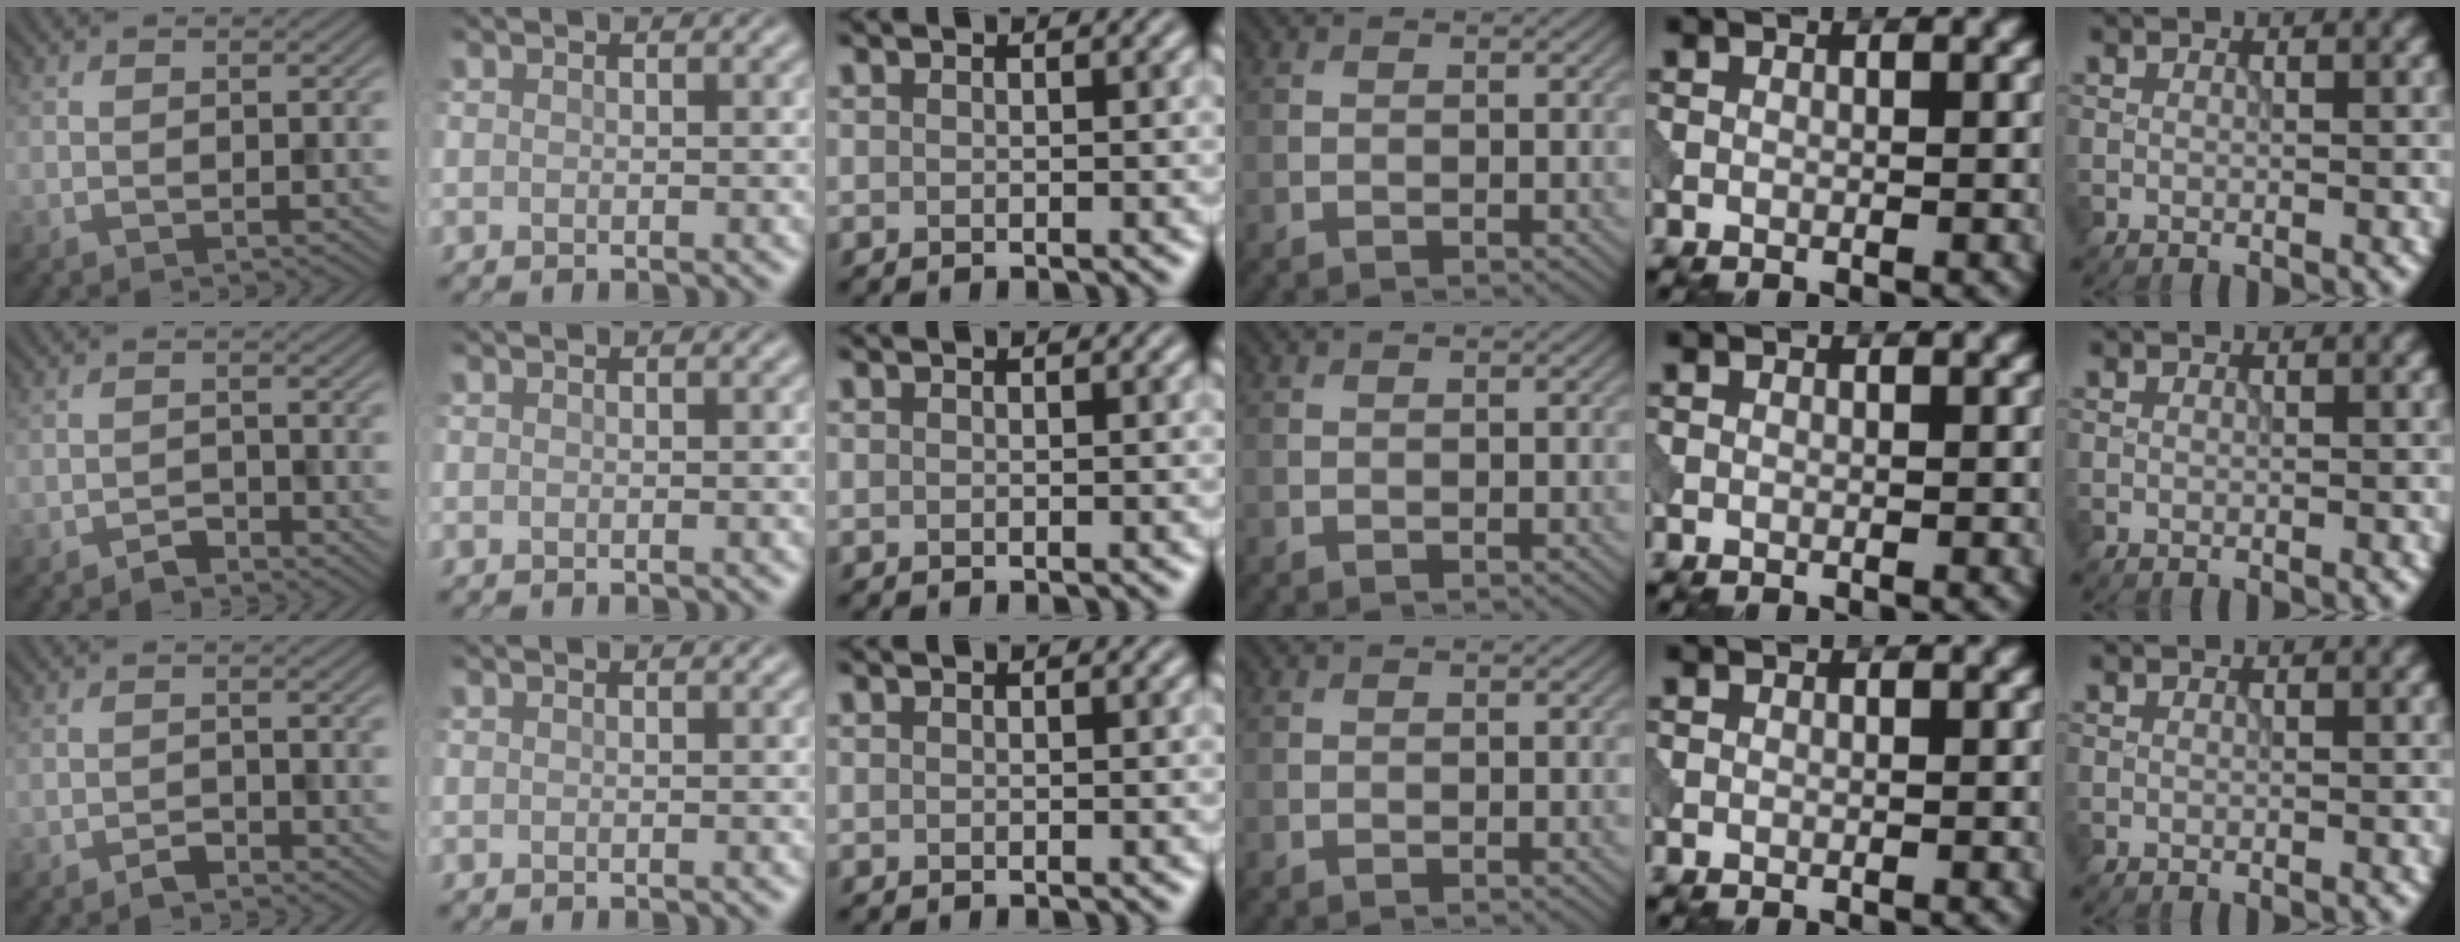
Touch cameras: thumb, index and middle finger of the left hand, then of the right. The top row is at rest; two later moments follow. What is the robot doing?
{"motion": "open", "object": "sandwich press"}